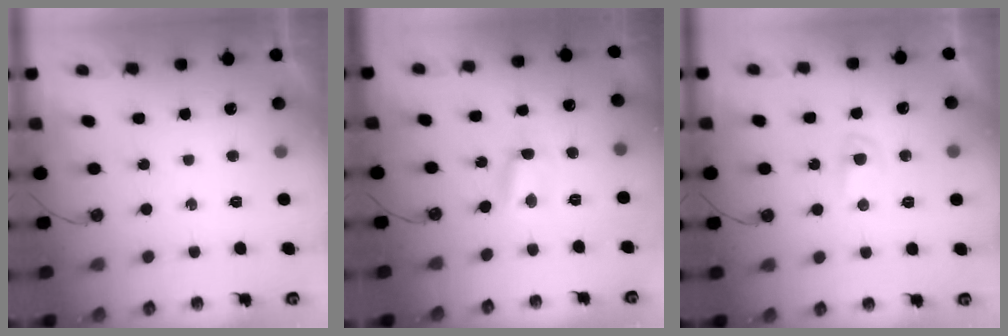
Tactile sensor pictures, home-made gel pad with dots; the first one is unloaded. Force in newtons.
{"total": 1.6, "press": 1.5, "slide": 0.6}
{"total": 2.7, "press": 2.6, "slide": 0.4}